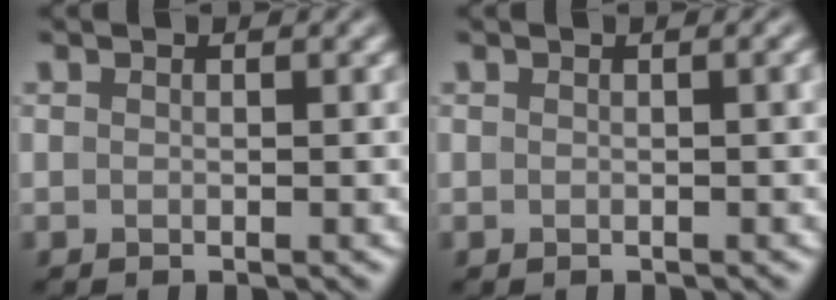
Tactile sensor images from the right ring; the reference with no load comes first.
{"total": 1.4, "force": [0.1, 0.5, 1.3], "torque": [-0.011, 0.007, 0.000]}